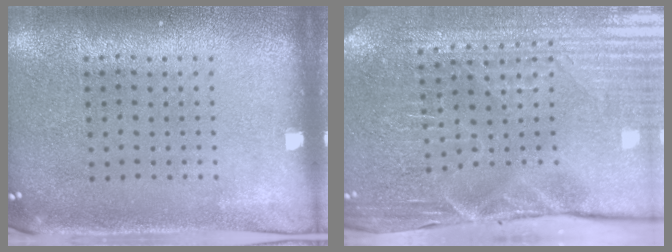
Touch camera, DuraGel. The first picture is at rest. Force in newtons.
{"total": 4.2, "press": 4.1, "slide": 0.8}